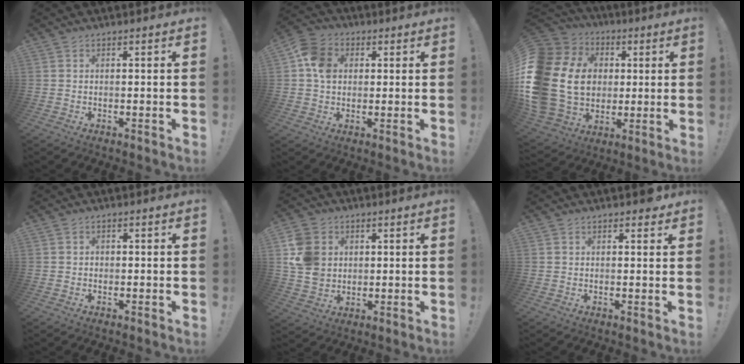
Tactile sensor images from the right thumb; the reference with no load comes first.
{"total": 9.1, "force": [1.3, 7.4, 5.2], "torque": [-0.083, 0.014, 0.030]}
{"total": 24.5, "force": [1.6, 19.4, 15.0], "torque": [-0.311, -0.002, 0.069]}
{"total": 1.0, "force": [-0.2, 0.9, 0.3], "torque": [-0.012, 0.005, -0.003]}
{"total": 11.7, "force": [2.5, 10.1, 5.3], "torque": [-0.101, -0.008, 0.050]}
{"total": 1.9, "force": [1.3, 0.9, 1.0], "torque": [0.009, -0.010, 0.018]}